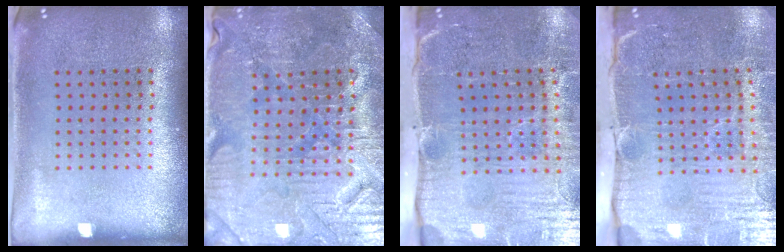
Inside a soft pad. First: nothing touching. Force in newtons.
{"total": 3.6, "press": 3.6, "slide": 0.5}
{"total": 5.4, "press": 4.4, "slide": 3.1}
{"total": 5.4, "press": 4.5, "slide": 3.0}